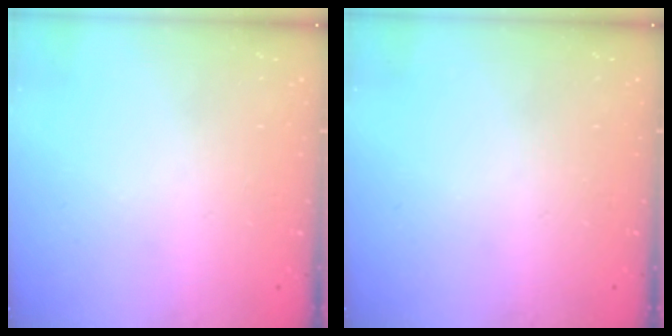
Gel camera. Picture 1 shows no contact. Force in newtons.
{"total": 0.0}